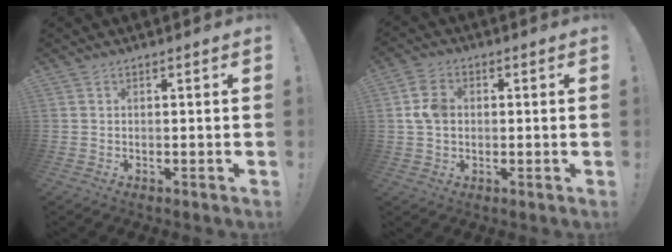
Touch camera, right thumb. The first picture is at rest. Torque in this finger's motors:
{"motor_torque": [0.13, 0.17, 0.54, 0.02, 0.07]}